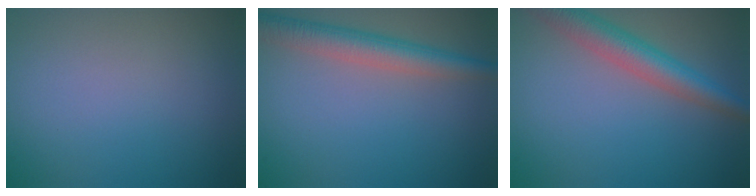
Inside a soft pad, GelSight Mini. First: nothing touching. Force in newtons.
{"total": 4.4, "press": 4.4, "slide": 0.1}
{"total": 5.0, "press": 5.0, "slide": 0.2}